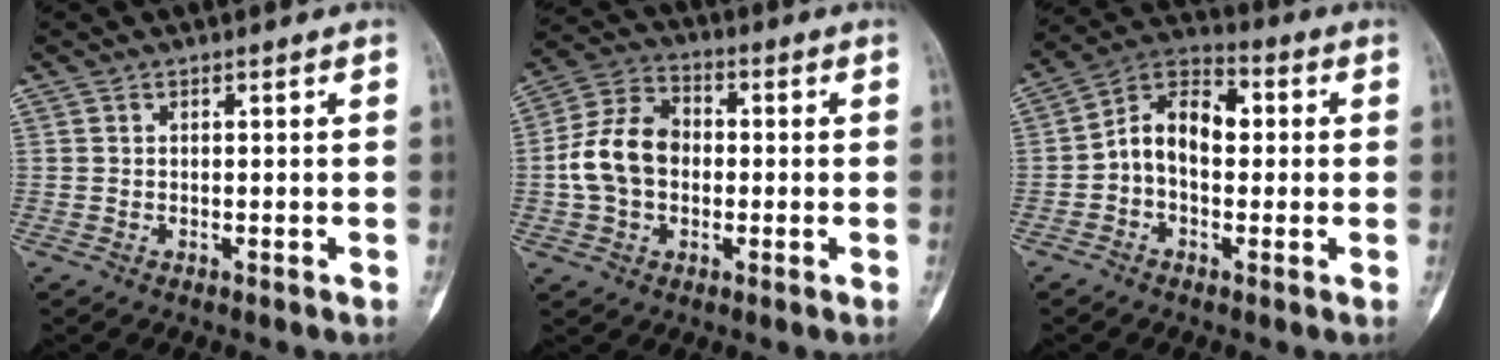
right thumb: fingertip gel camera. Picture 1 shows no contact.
{"total": 11.4, "force": [-0.7, 8.4, 7.6], "torque": [-0.137, 0.033, -0.019]}
{"total": 10.3, "force": [0.0, 6.8, 7.8], "torque": [-0.110, 0.037, -0.014]}